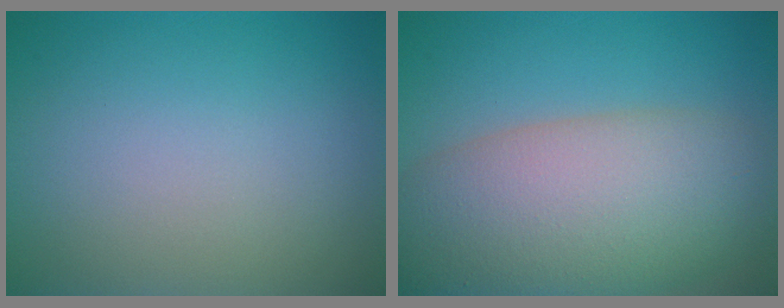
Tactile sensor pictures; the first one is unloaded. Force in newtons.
{"total": 11.3, "press": 11.3, "slide": 0.7}